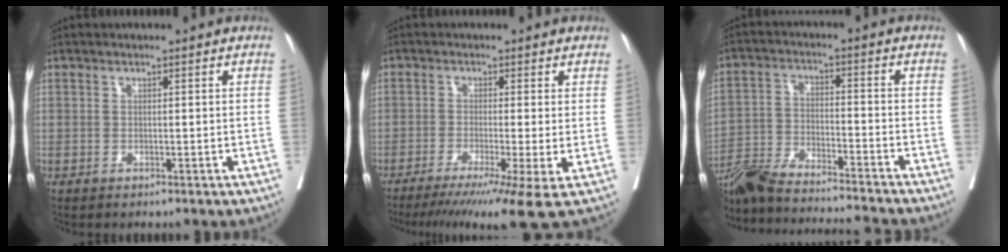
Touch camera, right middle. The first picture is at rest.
{"total": 9.3, "force": [-6.0, -1.5, 6.9], "torque": [-0.094, -0.024, -0.092]}
{"total": 18.7, "force": [-17.3, 0.3, 7.0], "torque": [-0.136, -0.020, -0.279]}